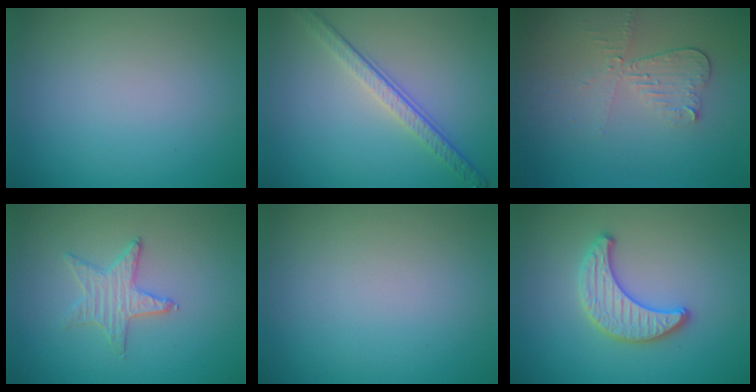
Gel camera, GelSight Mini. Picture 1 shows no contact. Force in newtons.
{"total": 4.0, "press": 2.8, "slide": 2.8}
{"total": 3.0, "press": 2.6, "slide": 1.4}
{"total": 1.6, "press": 1.6, "slide": 0.2}
{"total": 0.0}
{"total": 3.2, "press": 3.1, "slide": 0.4}